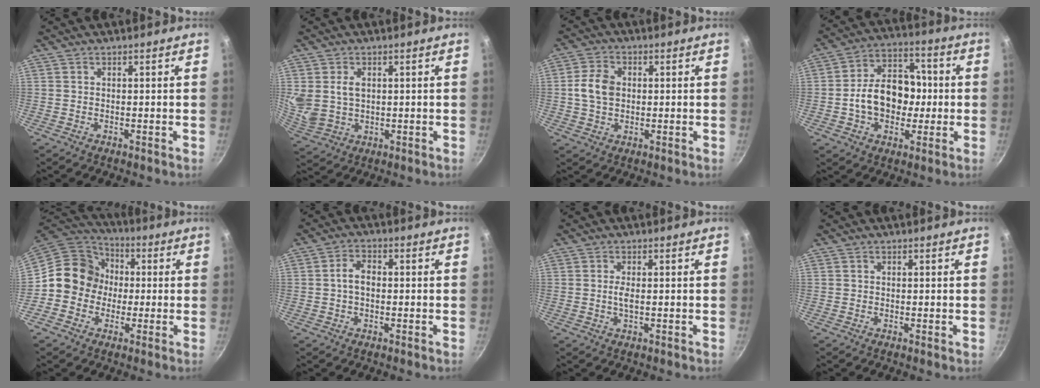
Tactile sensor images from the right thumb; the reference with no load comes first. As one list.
[{"total": 6.4, "force": [1.5, 4.6, 4.1], "torque": [-0.072, -0.016, 0.040]}, {"total": 6.6, "force": [0.5, 4.9, 4.4], "torque": [-0.074, 0.010, 0.003]}, {"total": 14.3, "force": [-1.2, 10.6, 9.5], "torque": [-0.111, 0.032, -0.031]}, {"total": 12.2, "force": [-0.4, 11.2, 4.8], "torque": [-0.034, 0.033, -0.028]}, {"total": 3.9, "force": [-0.2, 2.6, 2.9], "torque": [-0.048, 0.014, -0.010]}, {"total": 1.7, "force": [0.0, 0.5, 1.7], "torque": [-0.039, 0.000, -0.002]}, {"total": 0.0}]